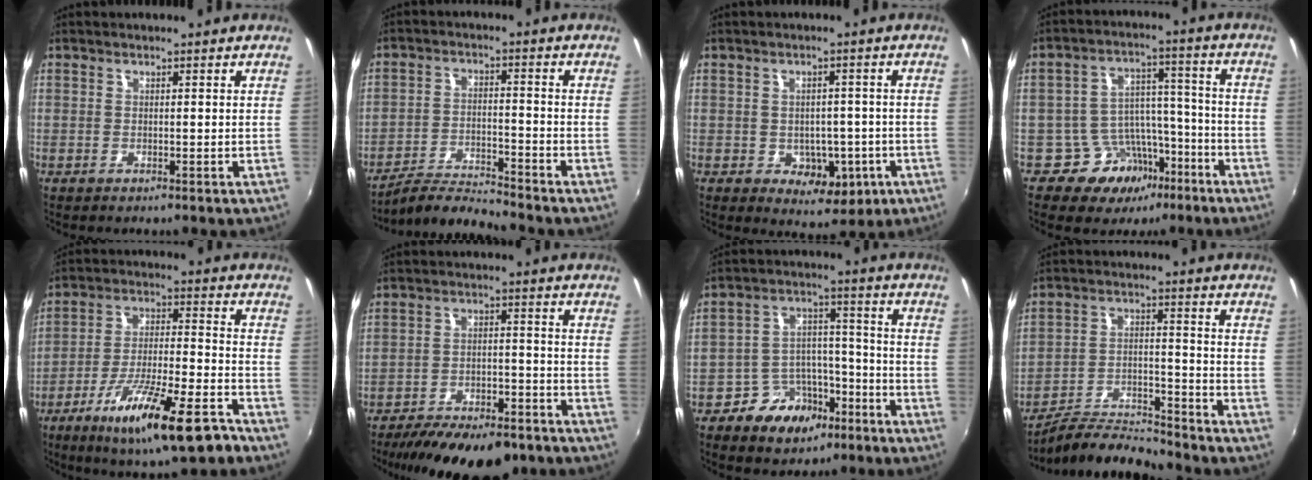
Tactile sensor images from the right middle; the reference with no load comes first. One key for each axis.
{"total": 6.8, "fx": -6.7, "fy": -0.8, "fz": 0.7, "tx": -0.028, "ty": 0.008, "tz": -0.127}
{"total": 7.7, "fx": -2.4, "fy": 5.9, "fz": 4.2, "tx": -0.071, "ty": -0.002, "tz": -0.020}
{"total": 10.6, "fx": -7.1, "fy": 7.4, "fz": 2.5, "tx": -0.044, "ty": 0.040, "tz": -0.100}
{"total": 17.5, "fx": -11.1, "fy": 2.8, "fz": 13.3, "tx": -0.239, "ty": -0.043, "tz": -0.182}
{"total": 19.1, "fx": -14.9, "fy": 6.6, "fz": 9.9, "tx": -0.188, "ty": -0.026, "tz": -0.213}
{"total": 10.4, "fx": -6.5, "fy": 6.9, "fz": 4.1, "tx": -0.080, "ty": 0.027, "tz": -0.095}
{"total": 9.8, "fx": -9.6, "fy": 1.1, "fz": 1.8, "tx": -0.044, "ty": 0.005, "tz": -0.172}